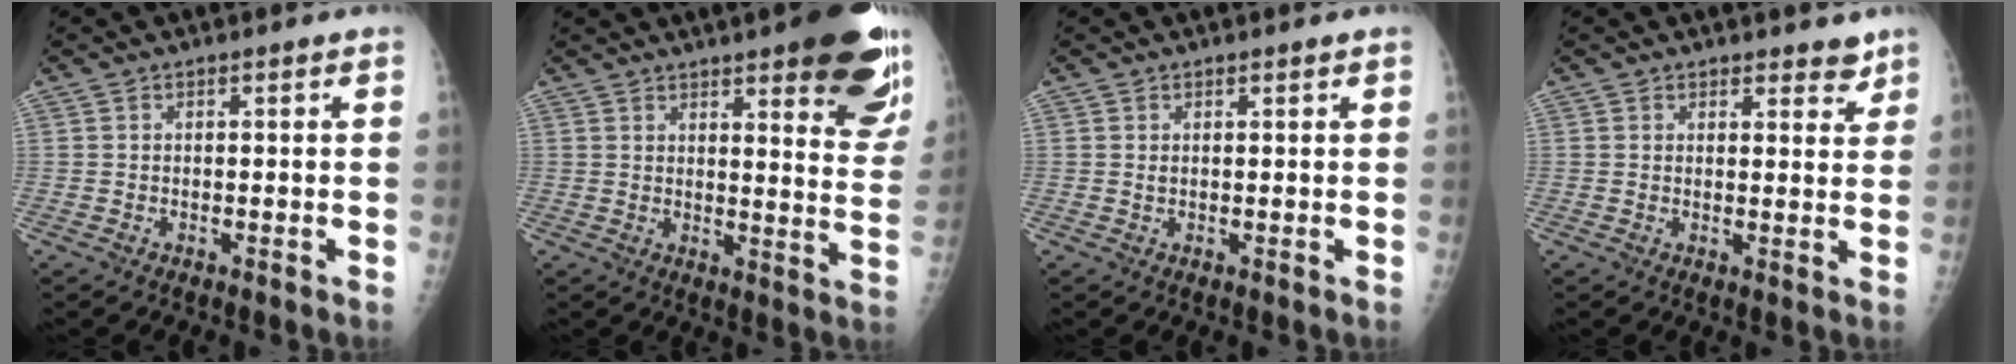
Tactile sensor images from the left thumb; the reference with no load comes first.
{"total": 19.8, "force": [12.4, 5.2, 14.5], "torque": [-0.151, -0.057, 0.145]}
{"total": 0.8, "force": [0.5, 0.5, 0.4], "torque": [-0.003, -0.004, 0.008]}
{"total": 3.3, "force": [2.7, 1.7, 1.0], "torque": [0.015, -0.017, 0.033]}